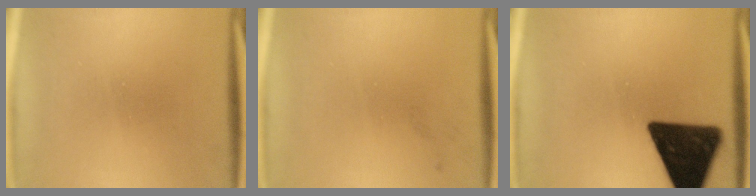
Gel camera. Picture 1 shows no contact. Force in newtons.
{"total": 1.1}
{"total": 15.5}